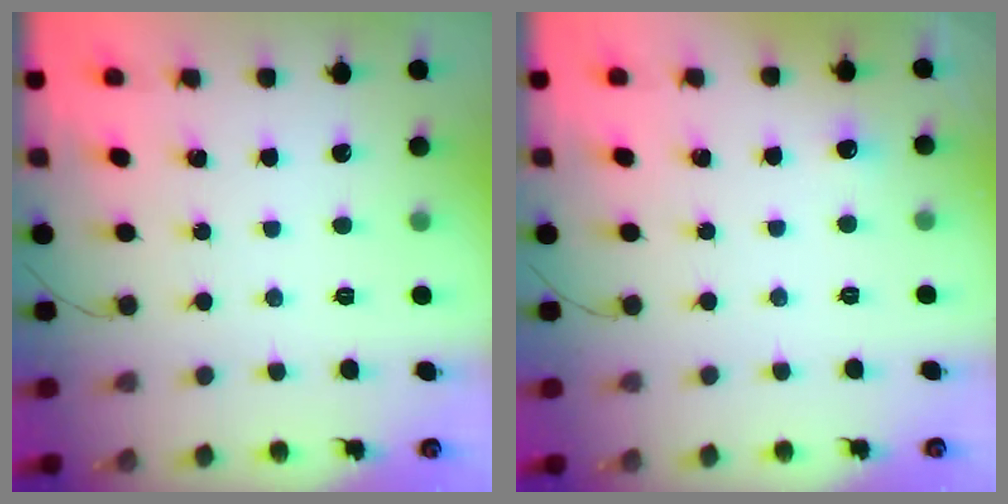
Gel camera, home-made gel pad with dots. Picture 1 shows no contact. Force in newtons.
{"total": 2.9, "press": 2.7, "slide": 1.0}